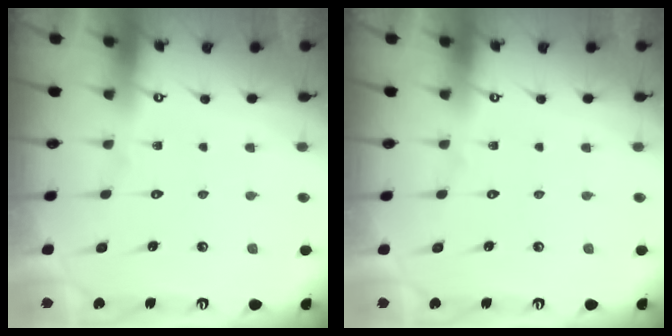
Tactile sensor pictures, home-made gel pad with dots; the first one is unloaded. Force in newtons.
{"total": 0.0}